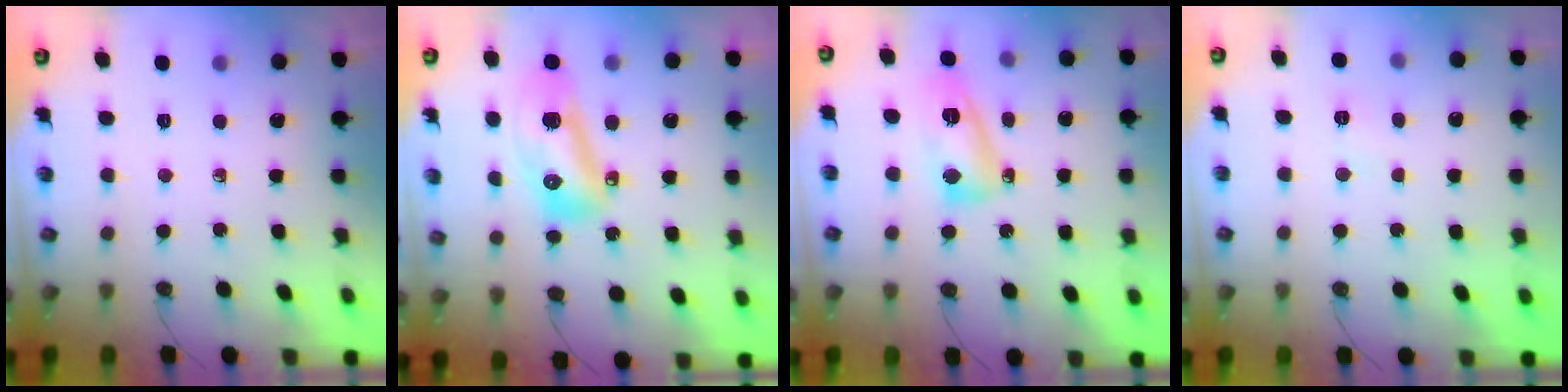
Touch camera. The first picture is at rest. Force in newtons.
{"total": 14.6, "press": 14.5, "slide": 1.7}
{"total": 12.0, "press": 12.0, "slide": 1.0}
{"total": 3.2, "press": 3.1, "slide": 0.7}